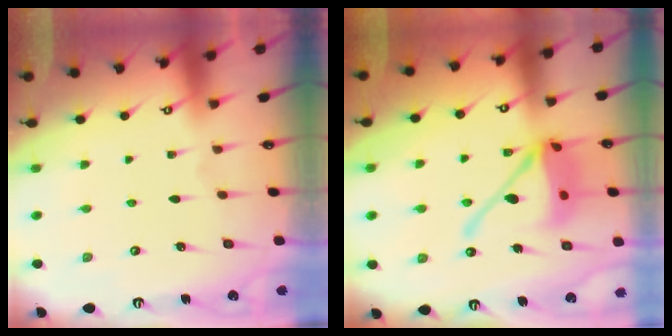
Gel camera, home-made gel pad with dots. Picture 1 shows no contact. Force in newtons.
{"total": 16.1, "press": 16.0, "slide": 2.4}